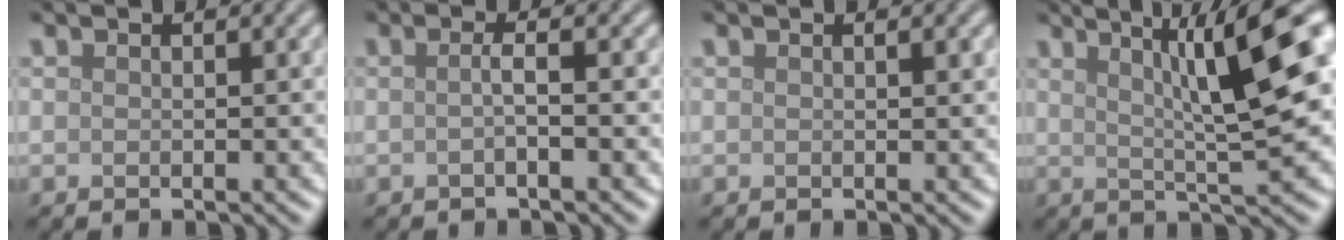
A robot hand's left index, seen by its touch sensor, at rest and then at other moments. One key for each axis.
{"total": 1.5, "fx": -0.2, "fy": 0.4, "fz": 1.5, "tx": -0.021, "ty": 0.000, "tz": -0.008}
{"total": 0.5, "fx": 0.2, "fy": 0.1, "fz": 0.5, "tx": -0.006, "ty": 0.001, "tz": 0.004}
{"total": 10.7, "fx": 3.3, "fy": 2.4, "fz": 9.9, "tx": -0.111, "ty": 0.029, "tz": 0.049}